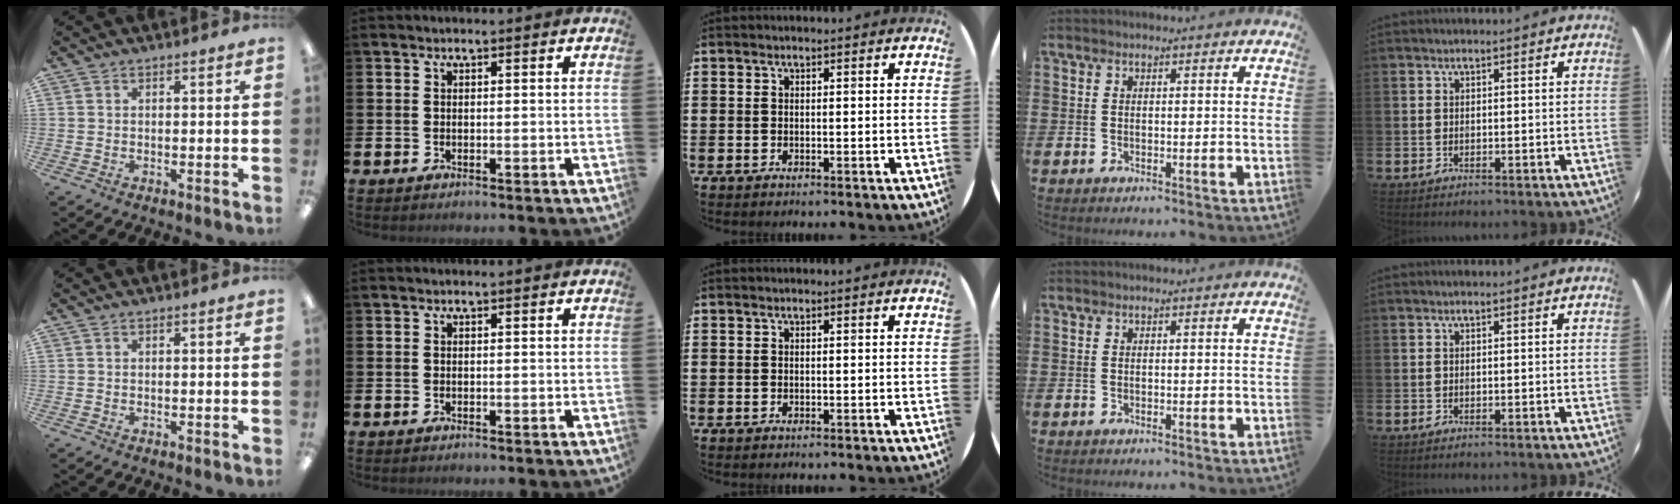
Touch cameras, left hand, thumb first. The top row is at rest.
{}